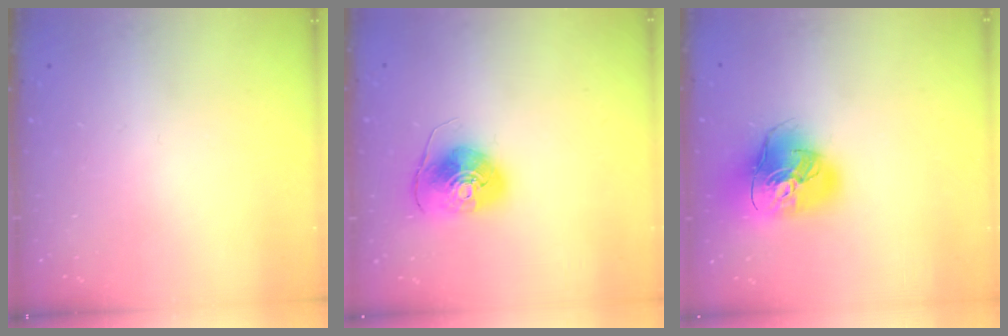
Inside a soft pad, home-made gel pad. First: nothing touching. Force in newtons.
{"total": 8.3, "press": 8.3, "slide": 0.5}
{"total": 19.6, "press": 19.4, "slide": 2.7}